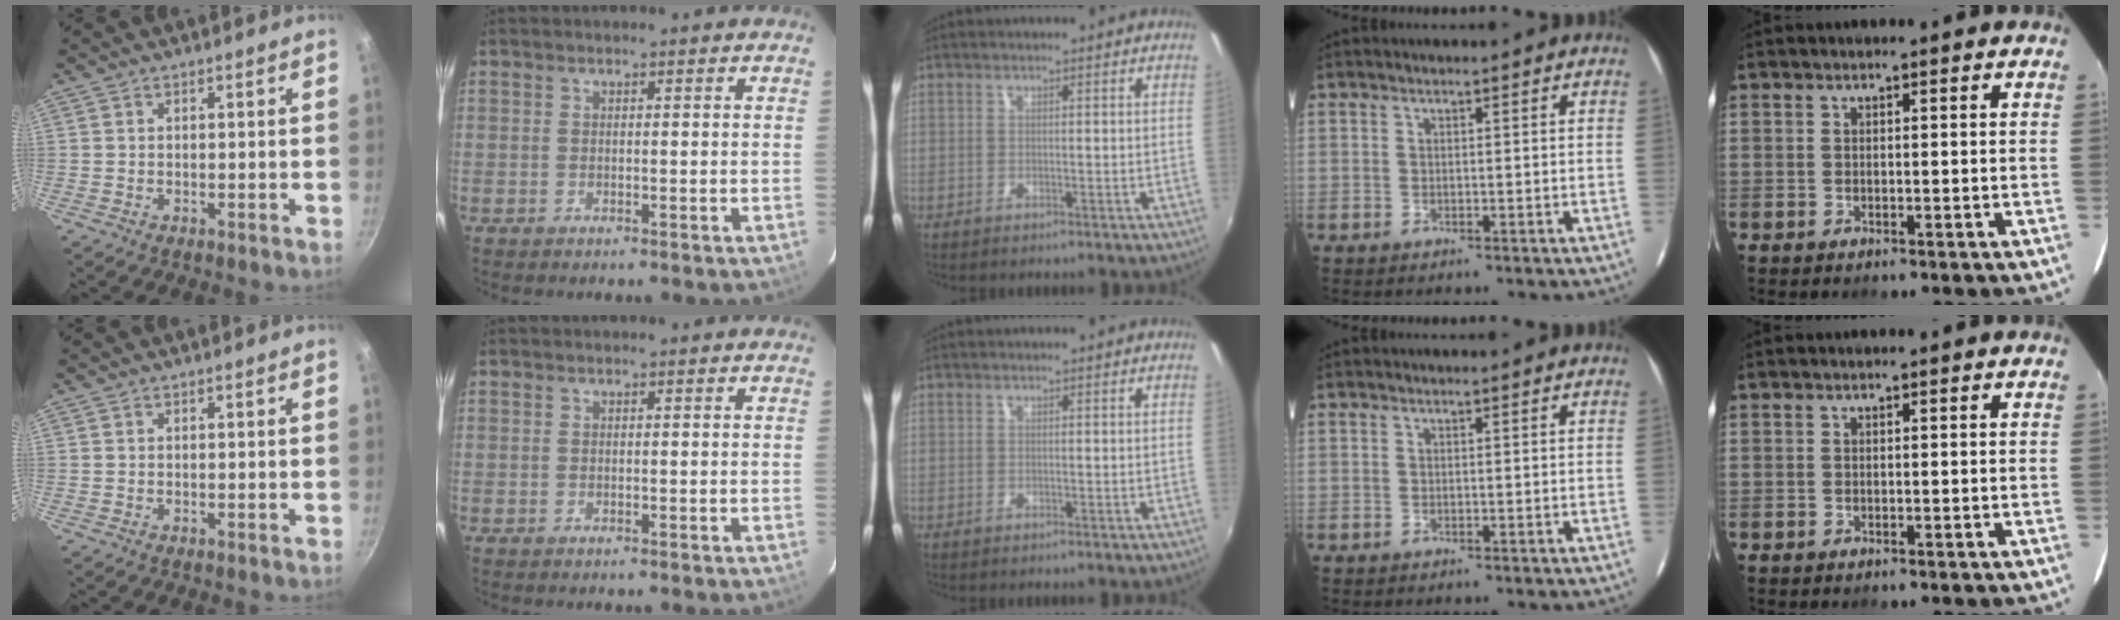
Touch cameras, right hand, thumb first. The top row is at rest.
{}